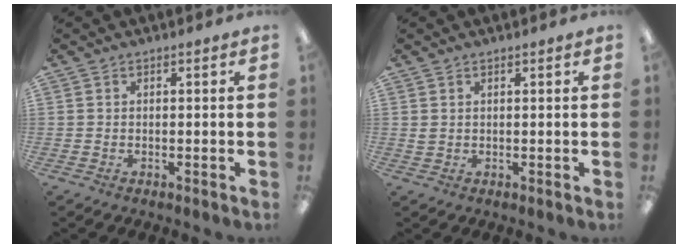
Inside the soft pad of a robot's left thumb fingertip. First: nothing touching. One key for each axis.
{"total": 1.0, "fx": 0.8, "fy": 0.6, "fz": 0.4, "tx": -0.010, "ty": 0.001, "tz": 0.014}